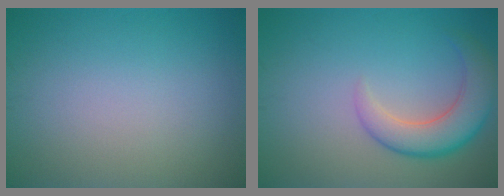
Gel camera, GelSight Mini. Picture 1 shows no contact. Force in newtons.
{"total": 5.0, "press": 5.0, "slide": 0.3}